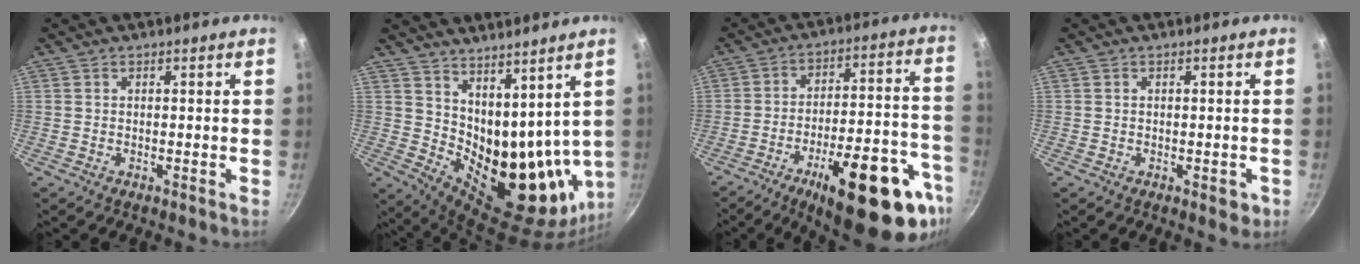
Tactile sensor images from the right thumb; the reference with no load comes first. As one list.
[{"total": 18.7, "force": [8.9, 10.0, 13.1], "torque": [-0.157, -0.063, 0.175]}, {"total": 26.3, "force": [-13.7, 8.9, 20.7], "torque": [-0.244, 0.068, -0.195]}, {"total": 2.6, "force": [-1.0, 1.4, 2.0], "torque": [-0.019, 0.003, -0.012]}]